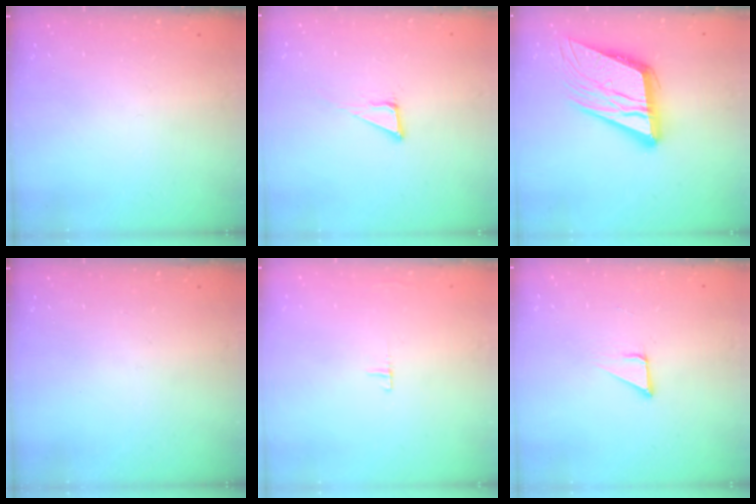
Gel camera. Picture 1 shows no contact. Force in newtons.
{"total": 3.9, "press": 3.9, "slide": 0.2}
{"total": 20.0, "press": 19.7, "slide": 3.6}
{"total": 0.0}
{"total": 3.6, "press": 3.5, "slide": 0.3}
{"total": 3.2, "press": 3.2, "slide": 0.2}